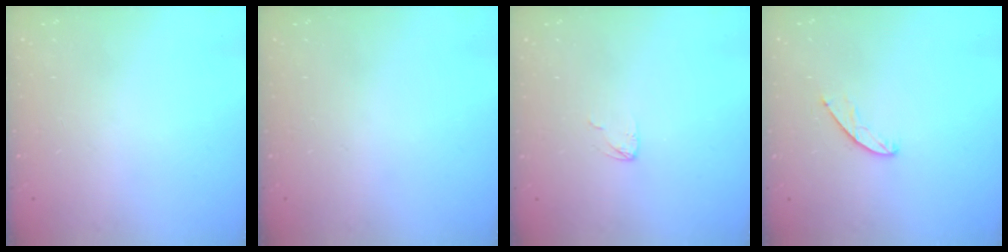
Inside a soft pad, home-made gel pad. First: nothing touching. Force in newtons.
{"total": 0.0}
{"total": 3.0, "press": 2.9, "slide": 0.3}
{"total": 4.7, "press": 4.7, "slide": 0.3}